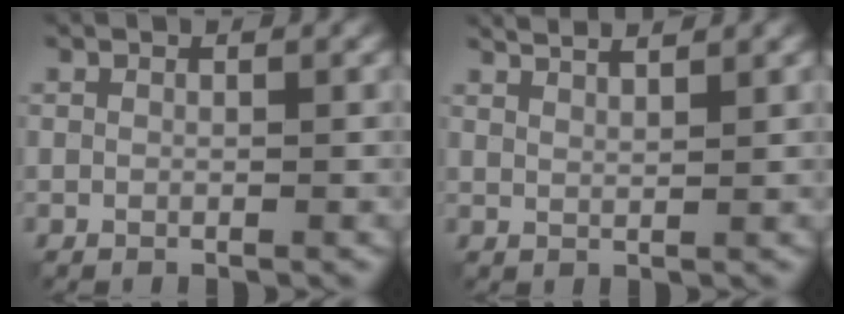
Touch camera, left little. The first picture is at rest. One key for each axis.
{"total": 3.2, "fx": 2.6, "fy": 0.7, "fz": 1.8, "tx": -0.009, "ty": 0.011, "tz": 0.024}